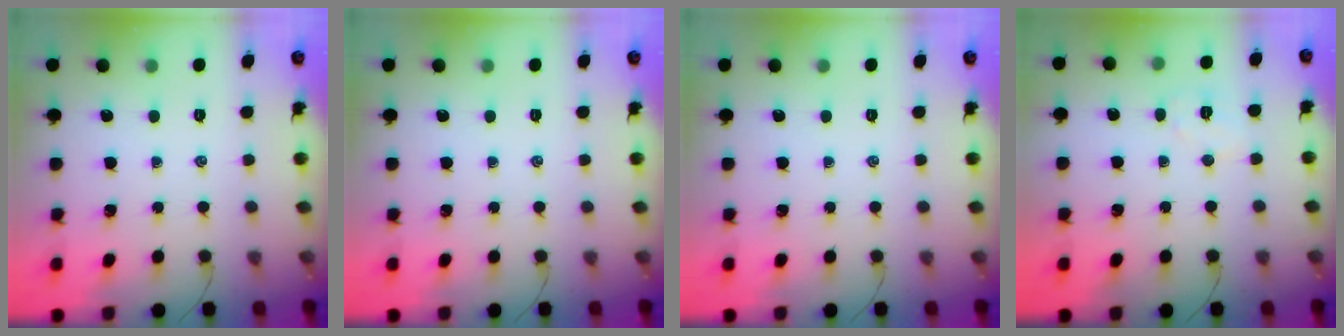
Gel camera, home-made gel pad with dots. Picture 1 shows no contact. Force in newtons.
{"total": 0.0}
{"total": 0.0}
{"total": 4.0, "press": 3.9, "slide": 0.8}